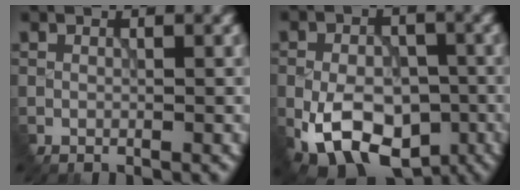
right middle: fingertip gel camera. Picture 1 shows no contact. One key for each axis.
{"total": 10.1, "fx": -4.0, "fy": 6.3, "fz": 6.8, "tx": -0.113, "ty": -0.011, "tz": -0.060}